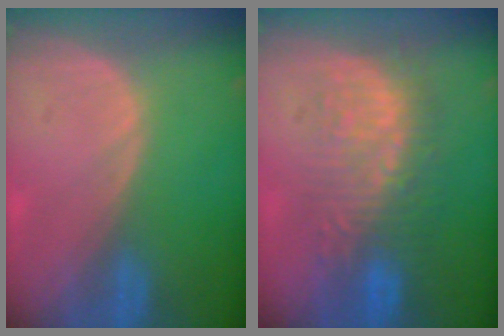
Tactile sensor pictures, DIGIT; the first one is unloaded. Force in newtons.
{"total": 8.7, "press": 8.6, "slide": 1.3}